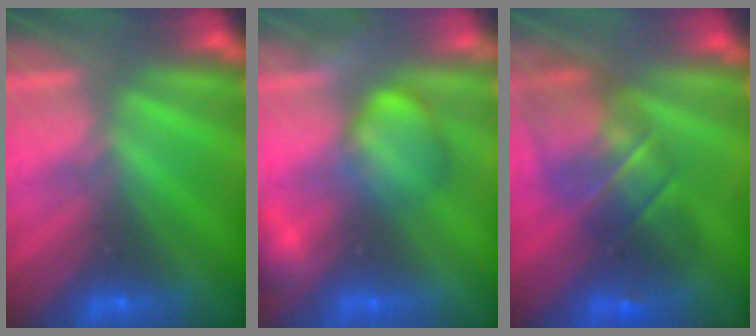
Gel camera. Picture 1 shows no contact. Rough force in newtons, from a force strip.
{"total": 2.4}
{"total": 6.8}